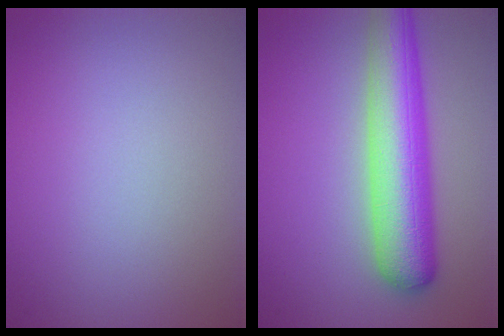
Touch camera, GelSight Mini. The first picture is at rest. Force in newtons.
{"total": 7.6, "press": 7.6, "slide": 0.3}